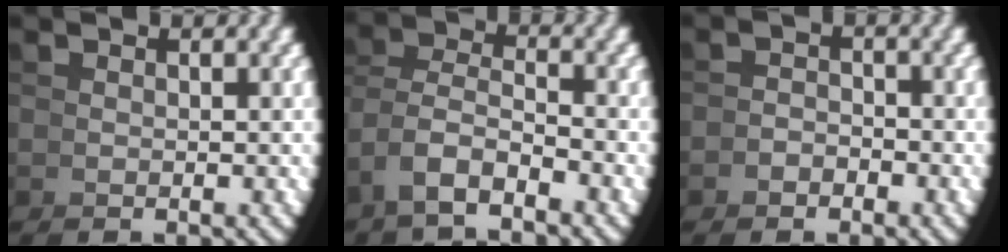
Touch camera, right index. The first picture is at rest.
{"total": 4.8, "force": [-1.3, 3.5, 3.0], "torque": [-0.076, -0.013, -0.021]}
{"total": 1.6, "force": [-1.4, -0.5, -0.5], "torque": [0.027, 0.001, -0.030]}